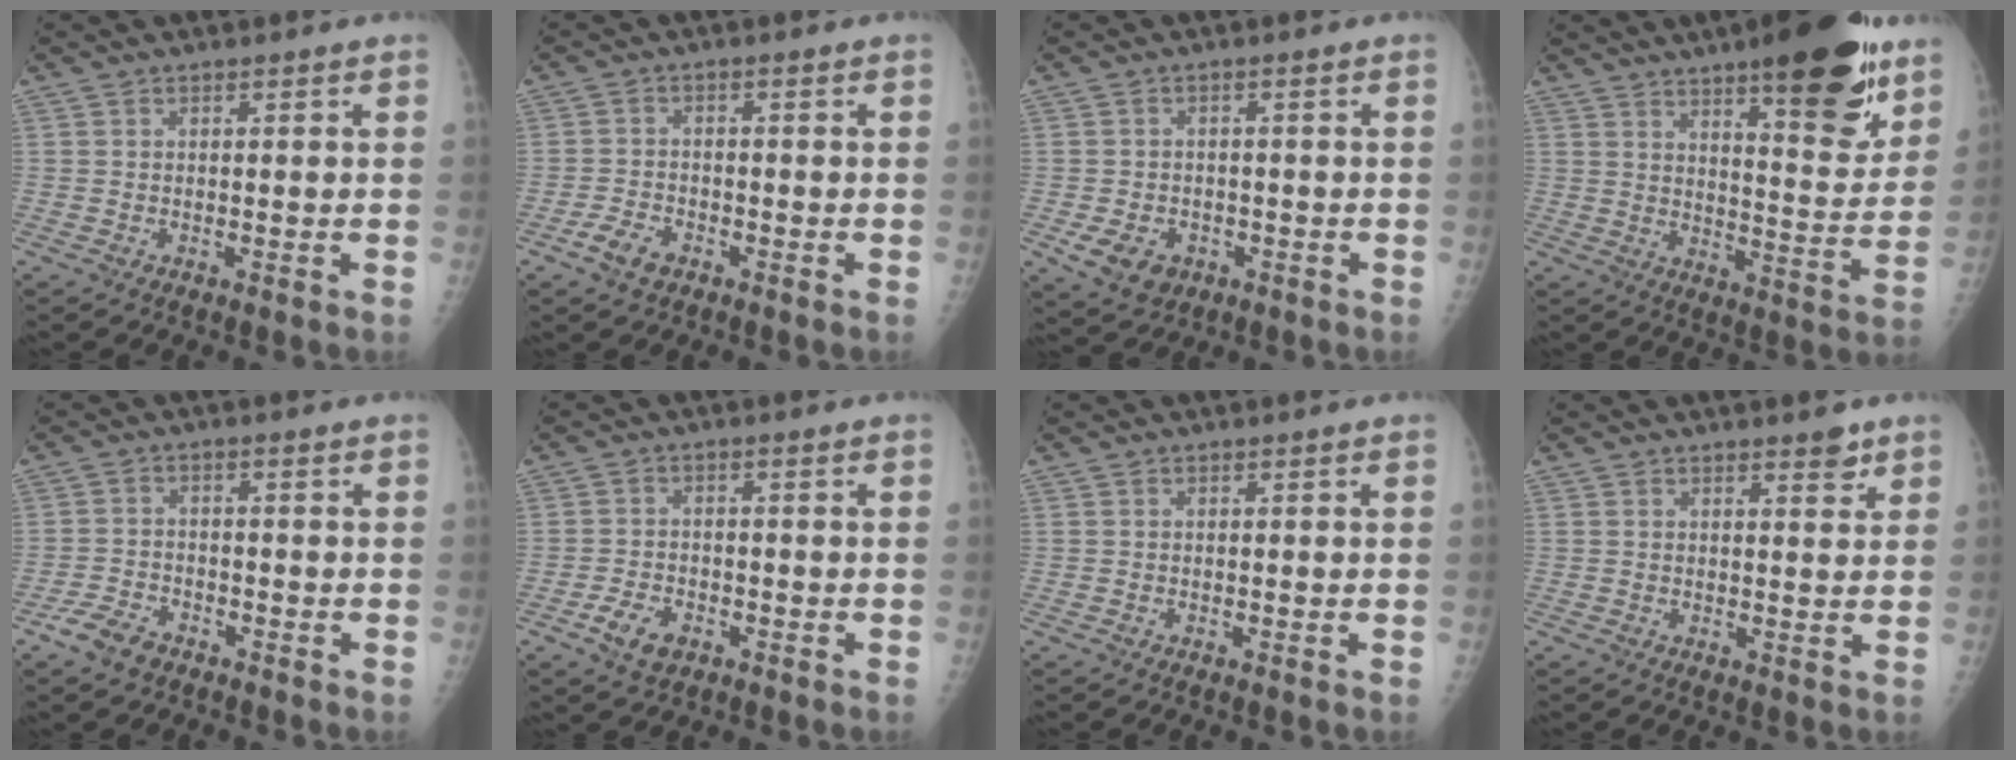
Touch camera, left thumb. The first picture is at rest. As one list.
[{"total": 4.0, "force": [-2.4, 2.3, 2.1], "torque": [-0.040, 0.009, -0.043]}, {"total": 6.4, "force": [-2.6, 5.0, 3.1], "torque": [-0.049, 0.010, -0.029]}, {"total": 19.1, "force": [11.9, 5.4, 13.8], "torque": [-0.155, -0.070, 0.172]}, {"total": 4.6, "force": [-3.2, 2.5, 2.2], "torque": [-0.047, 0.011, -0.057]}, {"total": 4.8, "force": [-2.4, 3.1, 2.9], "torque": [-0.050, 0.009, -0.041]}, {"total": 0.0}, {"total": 2.9, "force": [2.1, 1.0, 1.7], "torque": [-0.012, -0.013, 0.026]}]